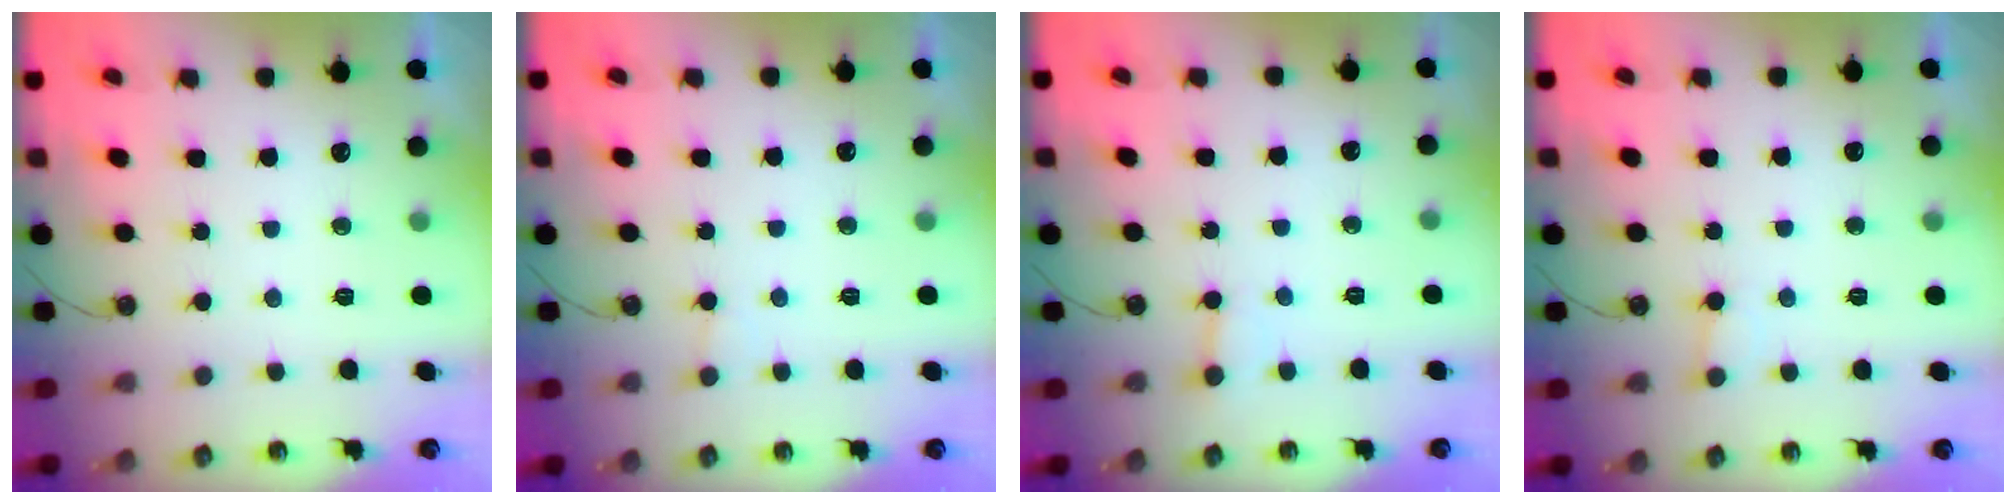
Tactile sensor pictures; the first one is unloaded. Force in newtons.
{"total": 4.8, "press": 4.8, "slide": 0.3}
{"total": 2.1, "press": 2.1, "slide": 0.1}
{"total": 5.1, "press": 5.0, "slide": 0.5}